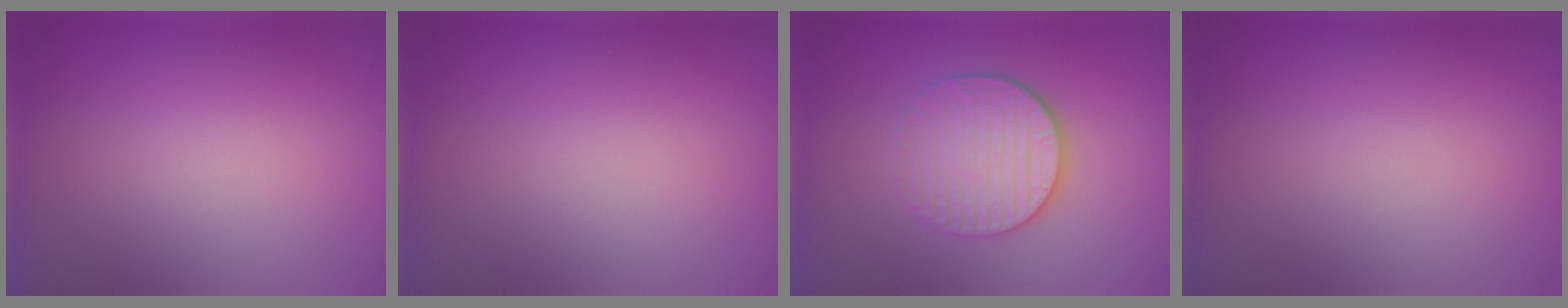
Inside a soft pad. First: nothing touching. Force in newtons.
{"total": 0.0}
{"total": 4.1, "press": 3.4, "slide": 2.2}
{"total": 0.0}